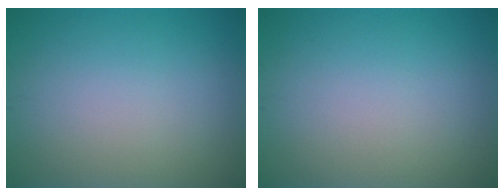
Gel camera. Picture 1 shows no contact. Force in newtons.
{"total": 0.0}